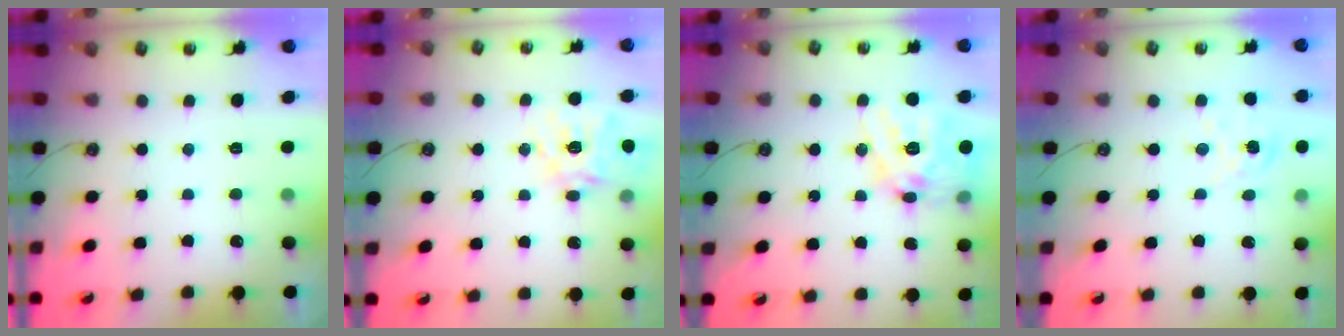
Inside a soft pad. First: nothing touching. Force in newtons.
{"total": 16.6, "press": 16.4, "slide": 2.3}
{"total": 20.0, "press": 19.9, "slide": 1.9}
{"total": 2.8, "press": 2.7, "slide": 0.3}